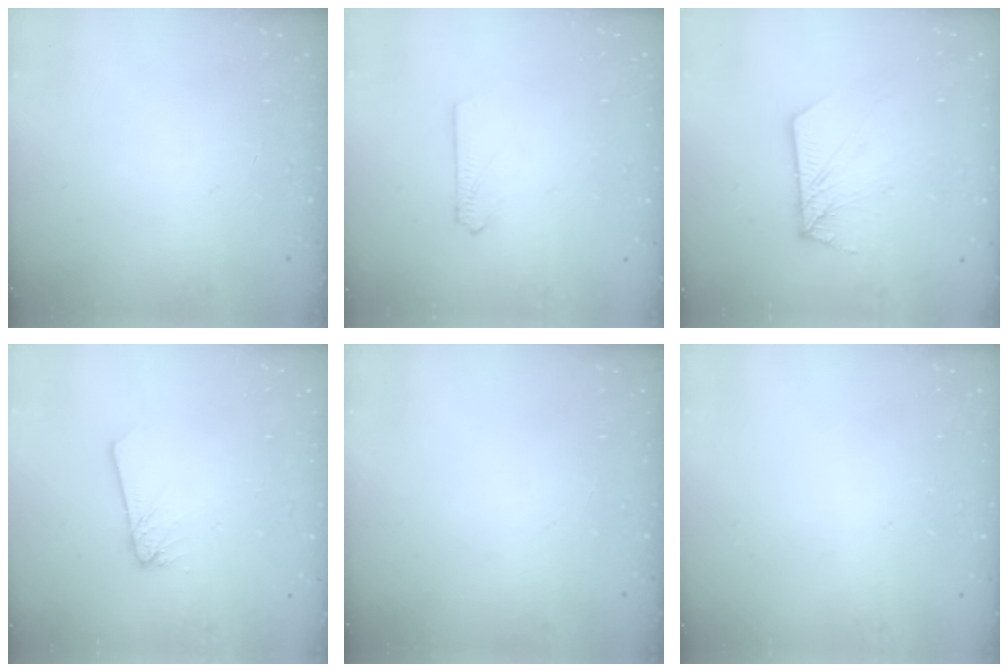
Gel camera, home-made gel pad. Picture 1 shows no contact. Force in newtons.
{"total": 2.2, "press": 2.1, "slide": 0.3}
{"total": 8.0, "press": 8.0, "slide": 0.2}
{"total": 1.5, "press": 1.4, "slide": 0.1}
{"total": 0.0}
{"total": 0.0}